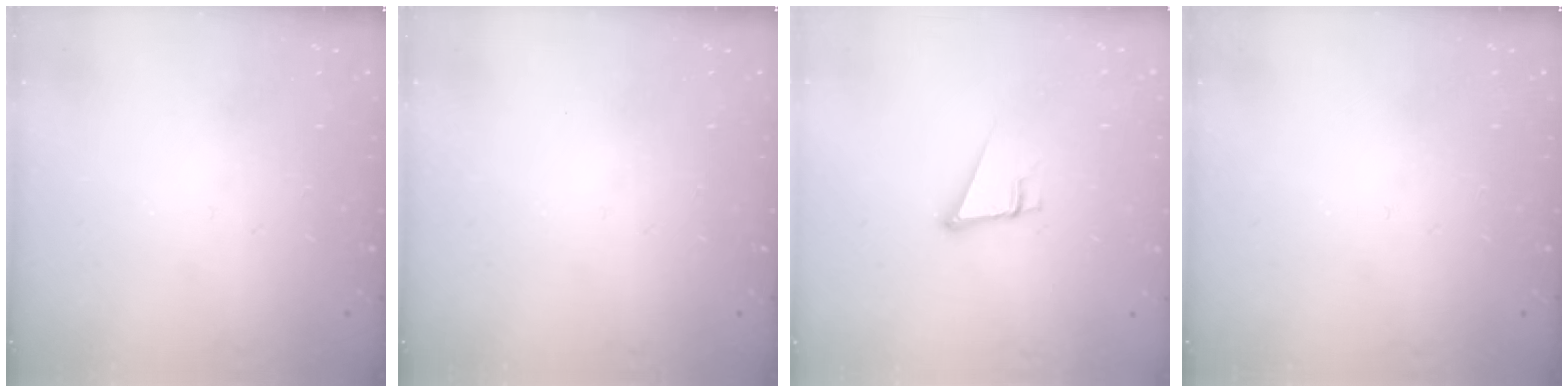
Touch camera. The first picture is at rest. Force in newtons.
{"total": 0.0}
{"total": 6.8, "press": 6.3, "slide": 2.5}
{"total": 0.0}